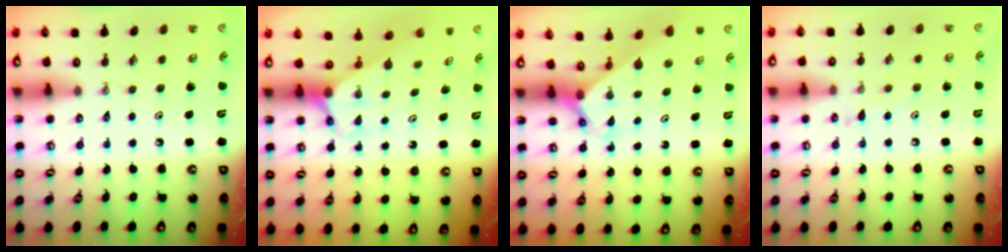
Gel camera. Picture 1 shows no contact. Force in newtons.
{"total": 2.7, "press": 2.7, "slide": 0.2}
{"total": 2.5, "press": 2.5, "slide": 0.2}
{"total": 7.7, "press": 7.6, "slide": 0.7}